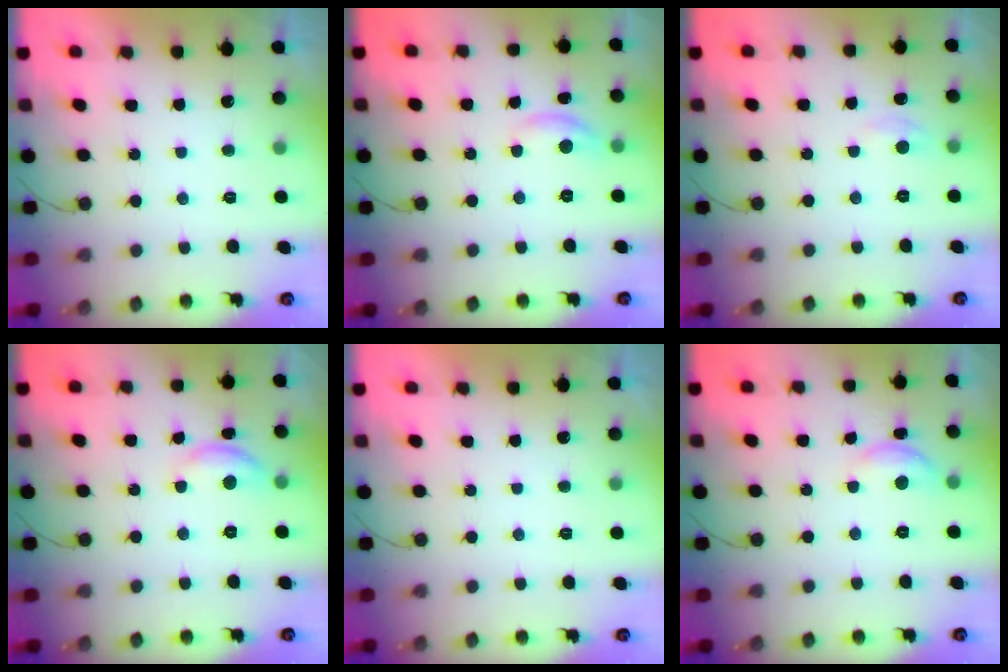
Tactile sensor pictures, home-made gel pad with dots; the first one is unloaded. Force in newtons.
{"total": 6.7, "press": 6.7, "slide": 0.4}
{"total": 2.5, "press": 2.4, "slide": 0.3}
{"total": 8.4, "press": 8.3, "slide": 0.4}
{"total": 0.0}
{"total": 7.7, "press": 7.7, "slide": 0.5}